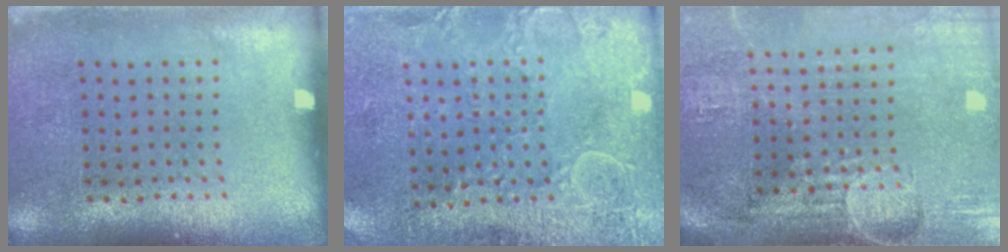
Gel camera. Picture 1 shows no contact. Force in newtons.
{"total": 2.9, "press": 2.6, "slide": 1.2}
{"total": 4.5, "press": 3.8, "slide": 2.4}